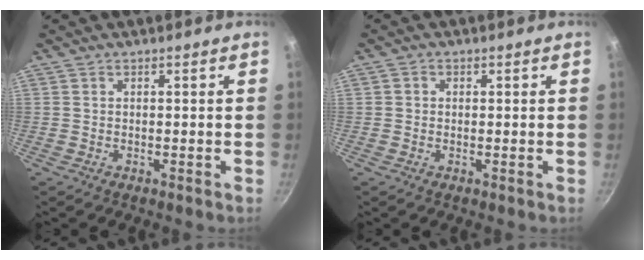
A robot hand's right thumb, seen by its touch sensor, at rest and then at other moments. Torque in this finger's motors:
{"motor_torque": [-0.09, -0.08, -0.03, 0.41, 0.04]}